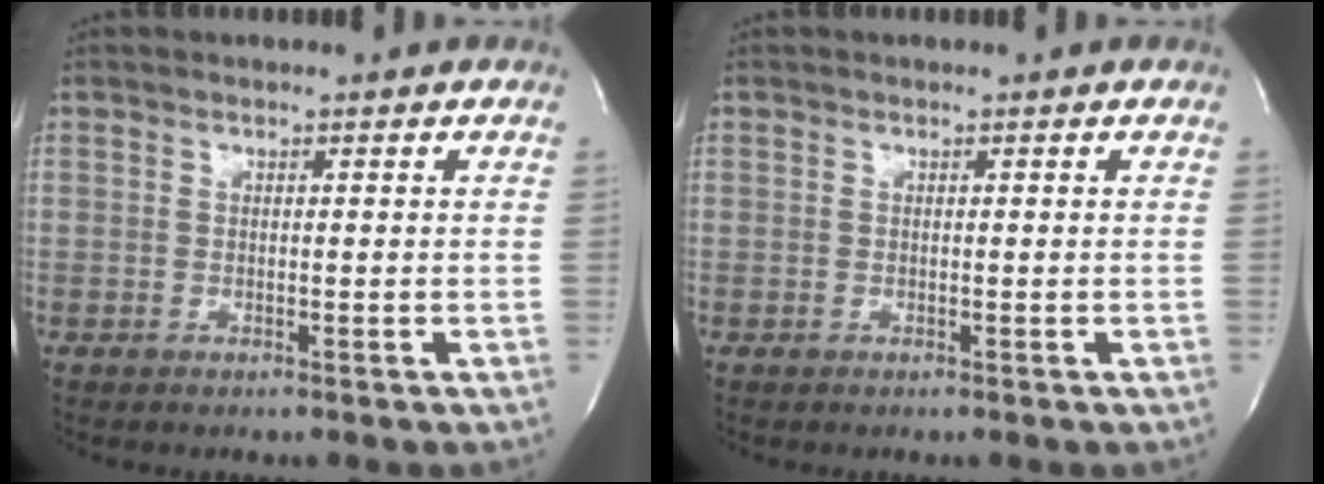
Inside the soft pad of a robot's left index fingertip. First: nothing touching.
{"total": 0.0}